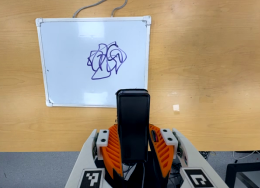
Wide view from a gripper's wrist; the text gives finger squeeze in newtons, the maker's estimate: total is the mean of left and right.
{"total": 5.5, "left": 3.9, "right": 7.1}